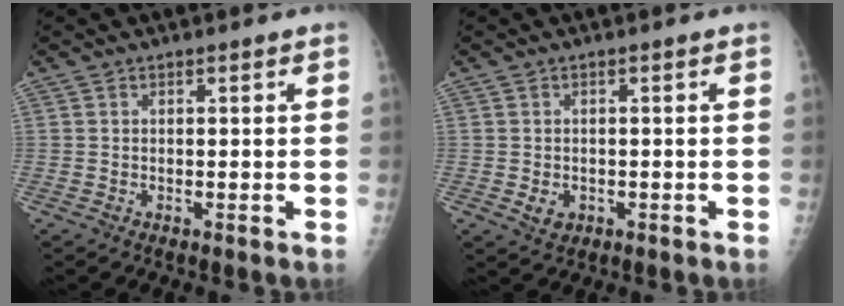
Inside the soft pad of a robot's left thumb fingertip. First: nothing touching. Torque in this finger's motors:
{"motor_torque": [-0.24, 0.17, 0.17, 0.13, 0.00]}